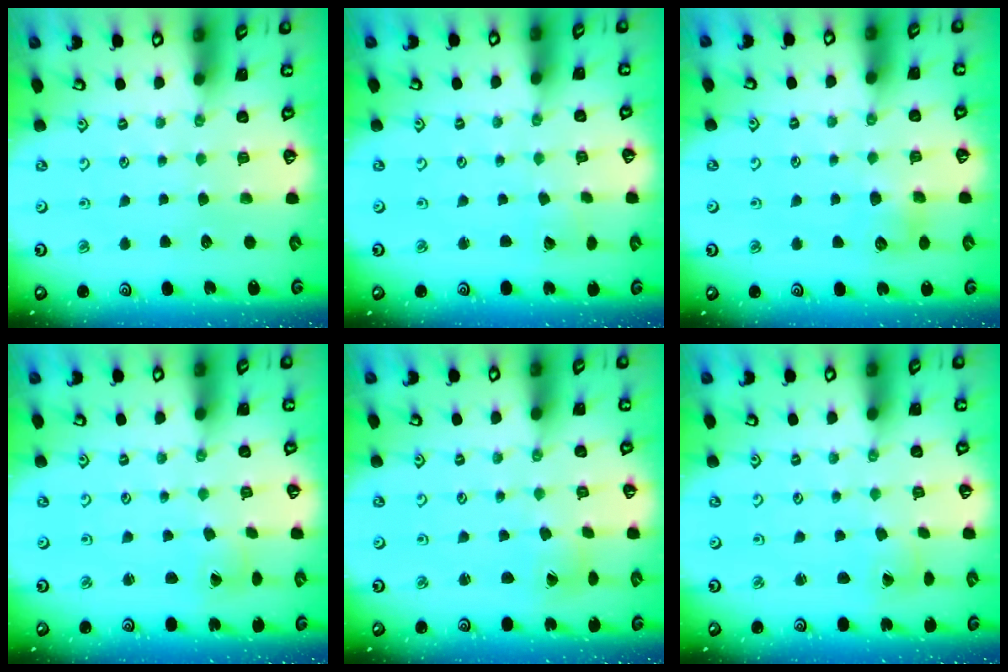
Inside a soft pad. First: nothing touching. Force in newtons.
{"total": 2.2, "press": 2.2, "slide": 0.2}
{"total": 5.2, "press": 5.1, "slide": 0.6}
{"total": 1.5, "press": 1.5, "slide": 0.1}
{"total": 0.6, "press": 0.6, "slide": 0.2}
{"total": 1.5, "press": 1.5, "slide": 0.1}